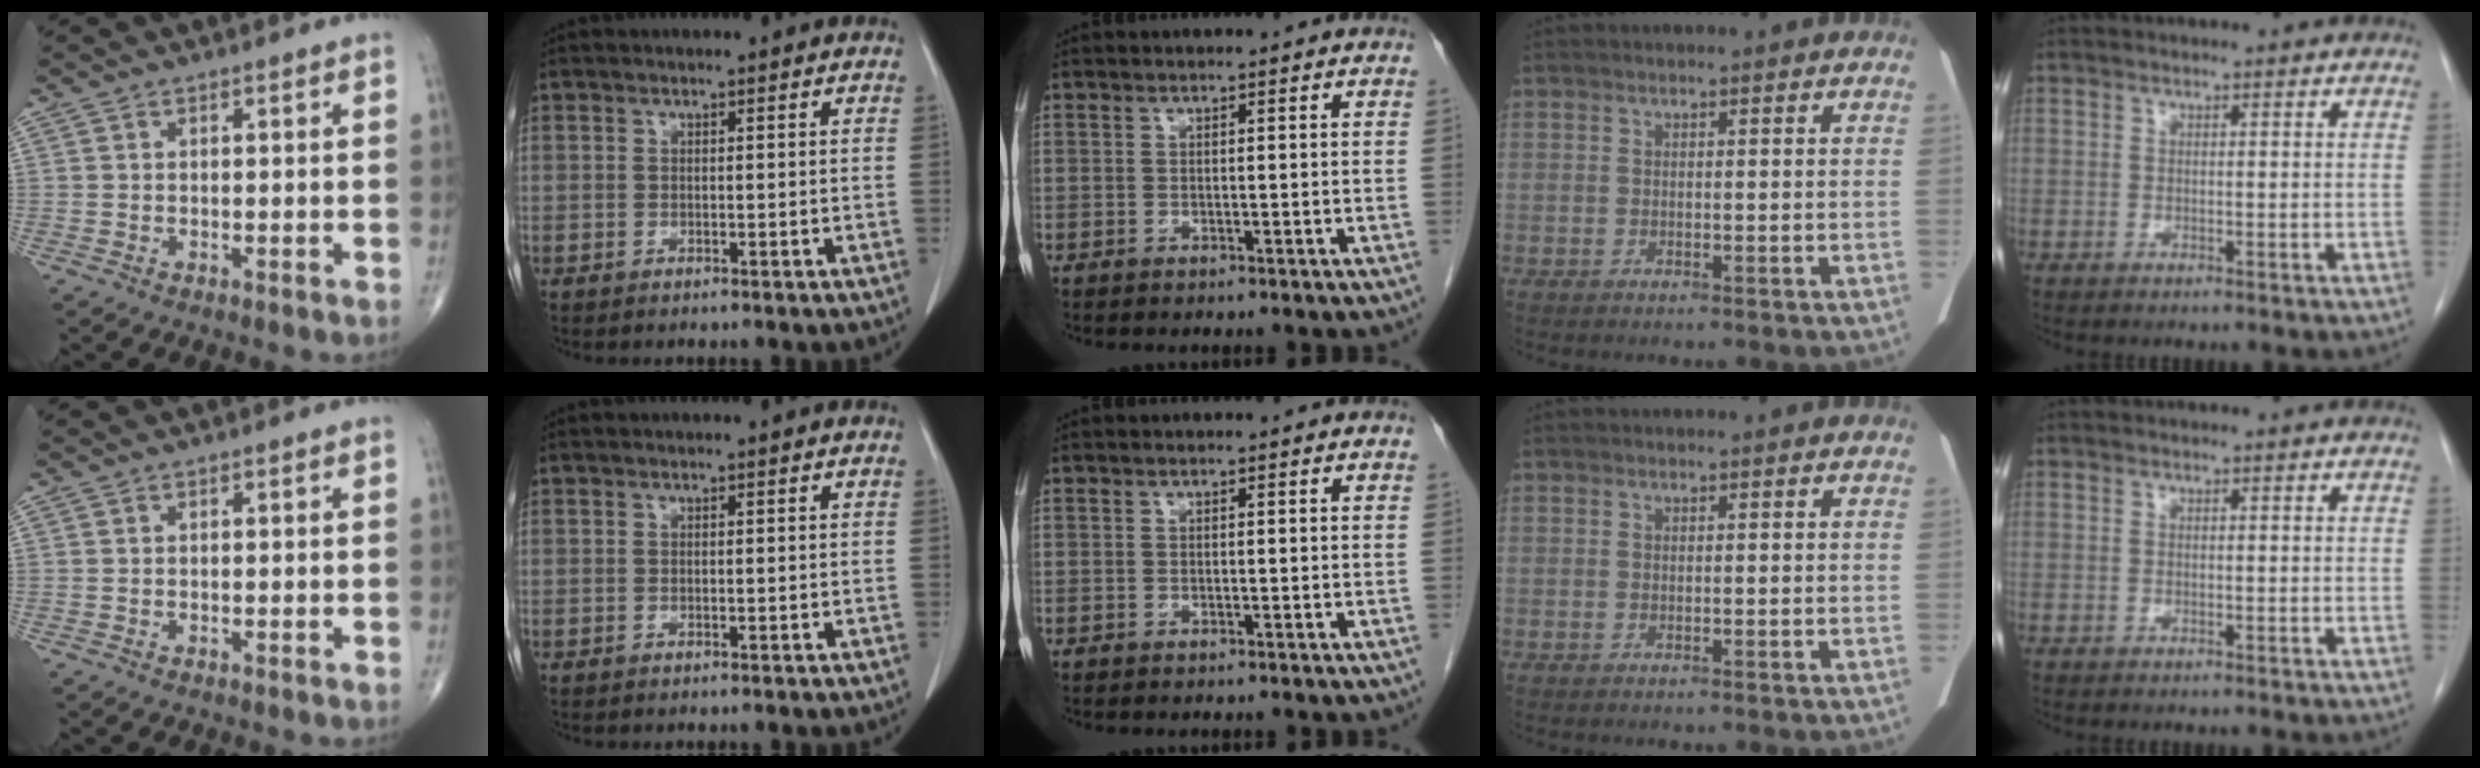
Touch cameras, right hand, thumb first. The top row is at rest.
{}